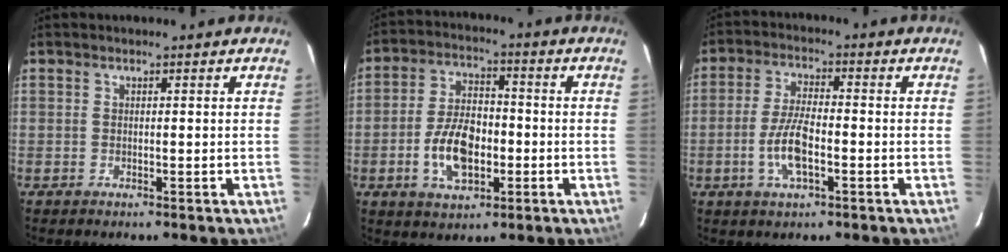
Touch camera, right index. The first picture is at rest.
{"total": 10.8, "force": [-3.0, 6.1, 8.4], "torque": [-0.167, 0.010, -0.046]}
{"total": 7.7, "force": [-2.5, 2.5, 6.8], "torque": [-0.142, 0.001, -0.049]}